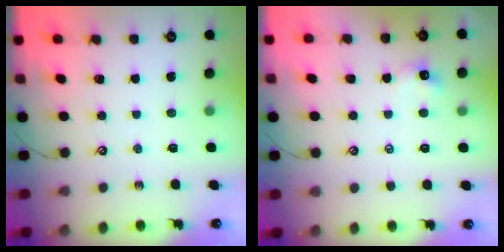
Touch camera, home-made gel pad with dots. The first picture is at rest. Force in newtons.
{"total": 1.3, "press": 1.2, "slide": 0.4}